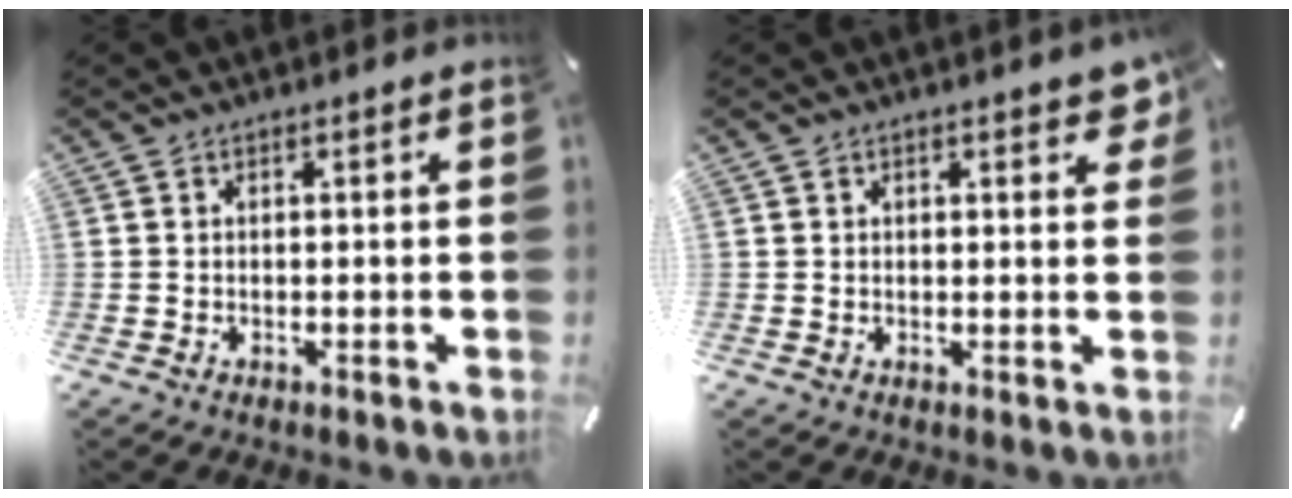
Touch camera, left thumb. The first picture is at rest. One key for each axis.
{"total": 2.9, "fx": 1.8, "fy": 1.2, "fz": 1.9, "tx": -0.026, "ty": -0.002, "tz": 0.028}